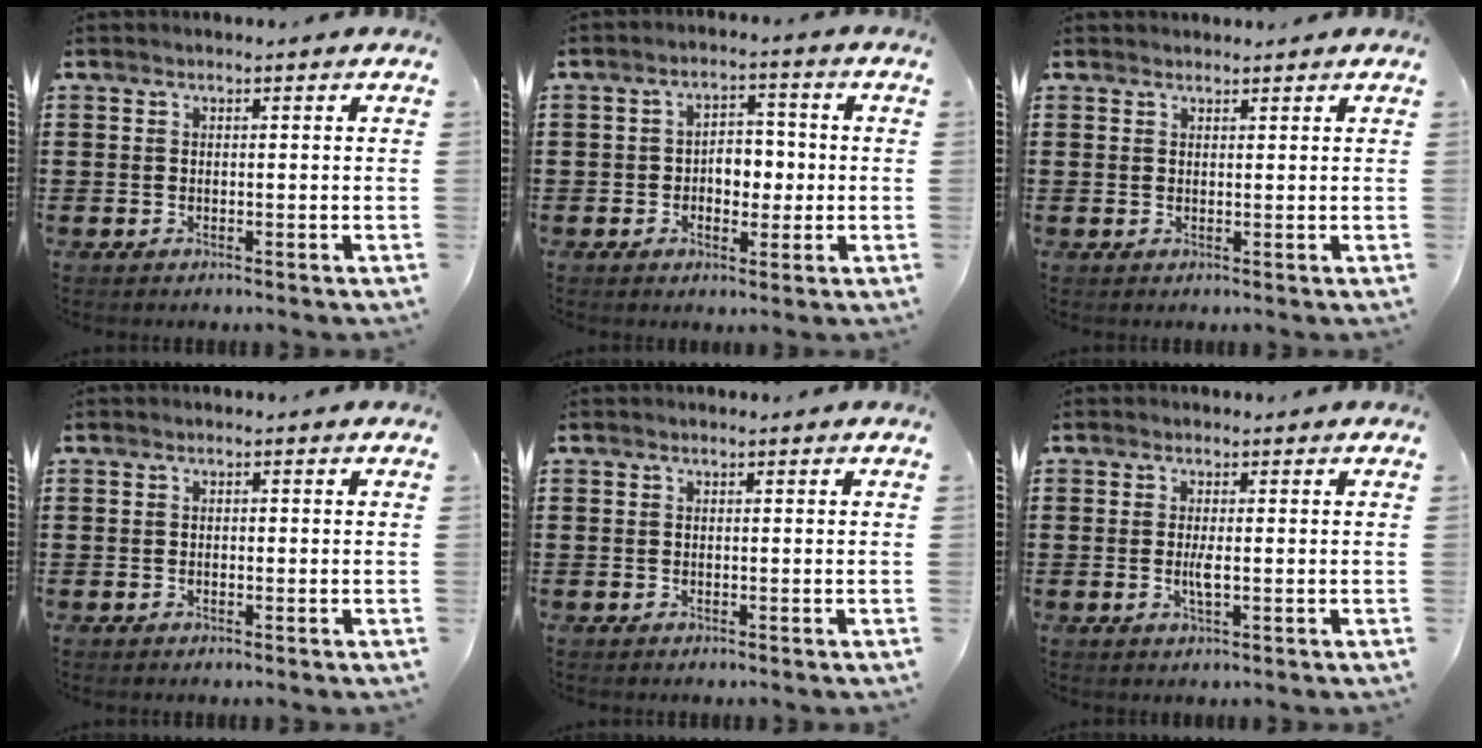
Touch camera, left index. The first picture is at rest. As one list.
[{"total": 4.8, "force": [-0.7, 3.2, 3.4], "torque": [-0.055, 0.005, -0.022]}, {"total": 0.9, "force": [0.9, 0.3, 0.0], "torque": [-0.001, 0.001, 0.018]}, {"total": 0.5, "force": [-0.3, 0.3, 0.3], "torque": [-0.007, 0.000, -0.006]}, {"total": 0.0}, {"total": 2.2, "force": [-0.3, 0.4, 2.1], "torque": [-0.047, -0.004, -0.008]}]